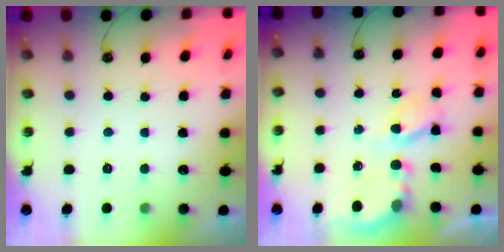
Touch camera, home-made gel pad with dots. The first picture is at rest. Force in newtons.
{"total": 5.3, "press": 5.3, "slide": 0.3}